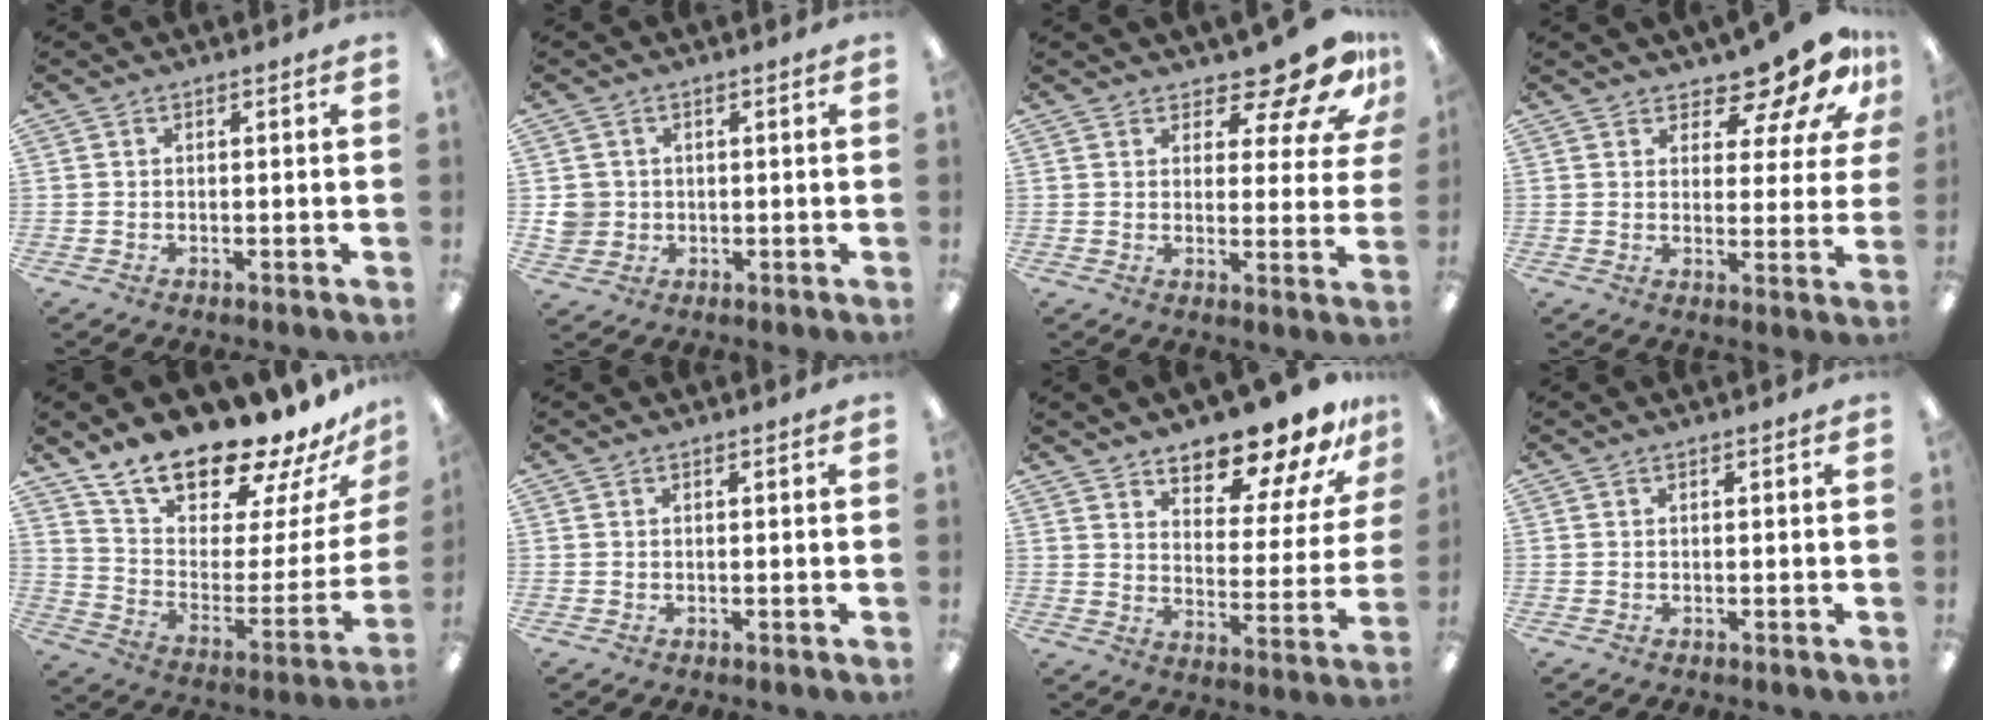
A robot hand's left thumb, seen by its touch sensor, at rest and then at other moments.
{"total": 4.4, "force": [0.4, 4.3, 0.8], "torque": [-0.015, 0.008, 0.010]}
{"total": 12.1, "force": [9.3, 4.7, 6.3], "torque": [-0.080, -0.065, 0.162]}
{"total": 12.4, "force": [9.8, 4.6, 5.9], "torque": [-0.080, -0.070, 0.171]}
{"total": 20.1, "force": [17.9, 5.1, 7.7], "torque": [-0.122, -0.152, 0.306]}
{"total": 0.0}
{"total": 15.8, "force": [13.7, 4.4, 6.3], "torque": [-0.096, -0.108, 0.233]}
{"total": 0.0}